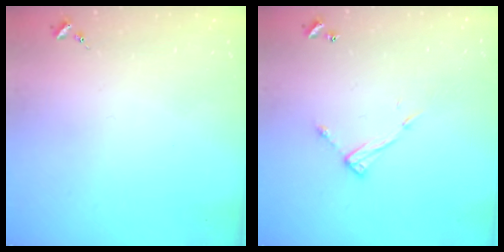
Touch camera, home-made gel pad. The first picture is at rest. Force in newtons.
{"total": 8.6, "press": 8.6, "slide": 0.4}